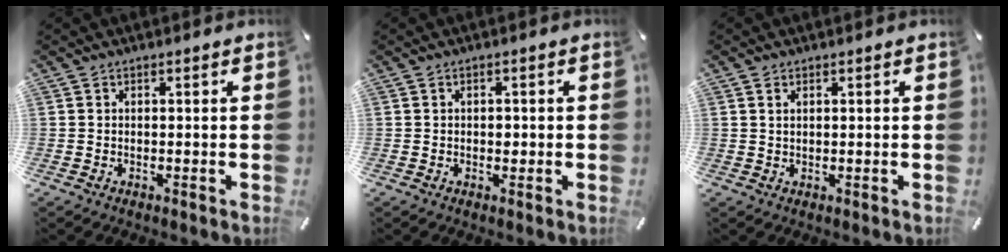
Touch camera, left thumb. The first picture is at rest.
{"total": 1.3, "force": [-0.2, 1.0, 0.9], "torque": [-0.010, 0.000, -0.006]}
{"total": 1.1, "force": [0.5, 0.6, 0.7], "torque": [-0.016, 0.002, 0.008]}